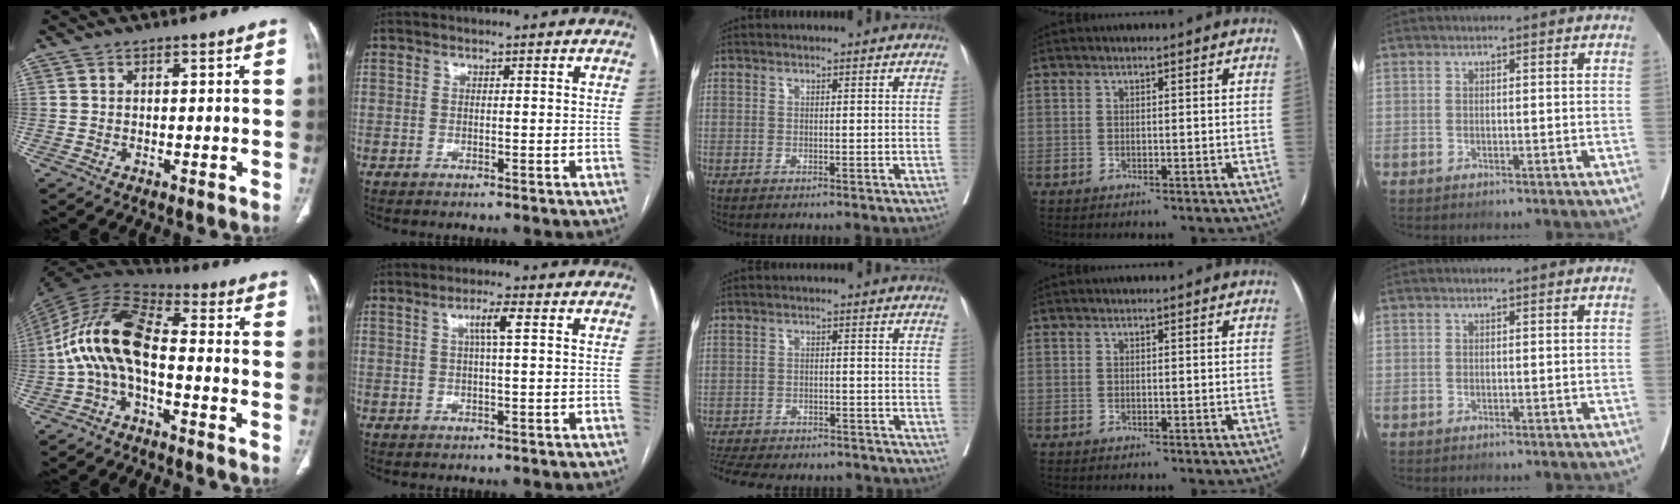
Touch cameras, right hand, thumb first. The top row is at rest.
{"thumb": {"total": 13.6, "force": [-2.8, 6.5, 11.6], "torque": [-0.225, 0.064, -0.066]}, "index": {"total": 3.4, "force": [0.9, -0.1, 3.2], "torque": [-0.058, 0.005, 0.016]}, "middle": {"total": 16.7, "force": [-14.7, 5.4, 5.9], "torque": [-0.155, -0.008, -0.198]}}